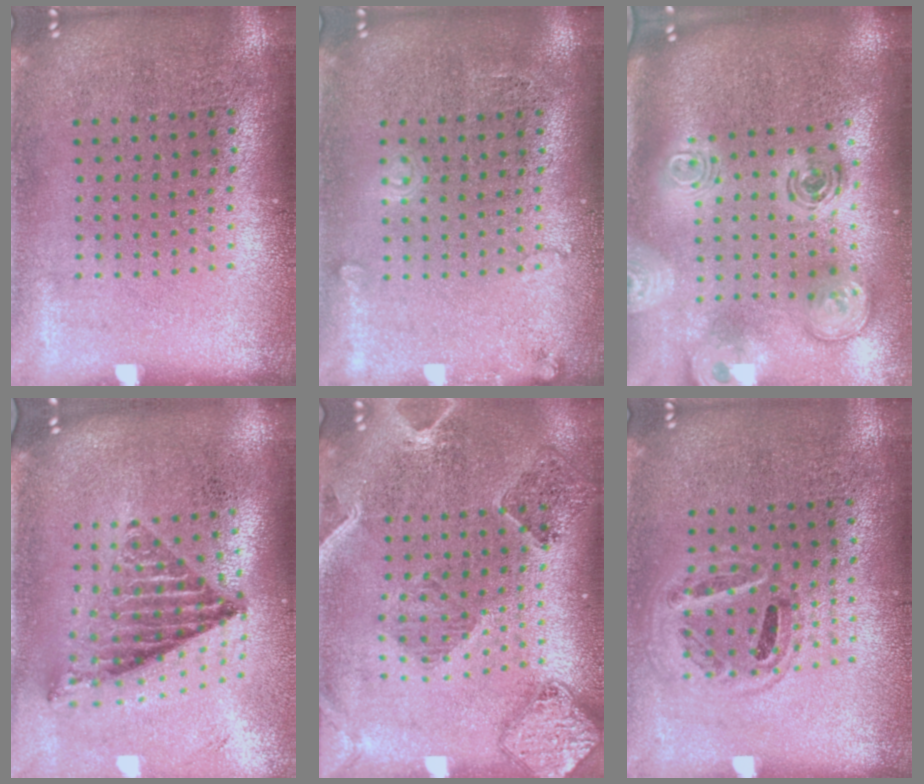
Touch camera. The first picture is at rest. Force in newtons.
{"total": 1.3, "press": 1.3, "slide": 0.1}
{"total": 3.0, "press": 2.1, "slide": 2.1}
{"total": 1.3, "press": 1.2, "slide": 0.6}
{"total": 0.9, "press": 0.9, "slide": 0.3}
{"total": 1.0, "press": 0.9, "slide": 0.3}